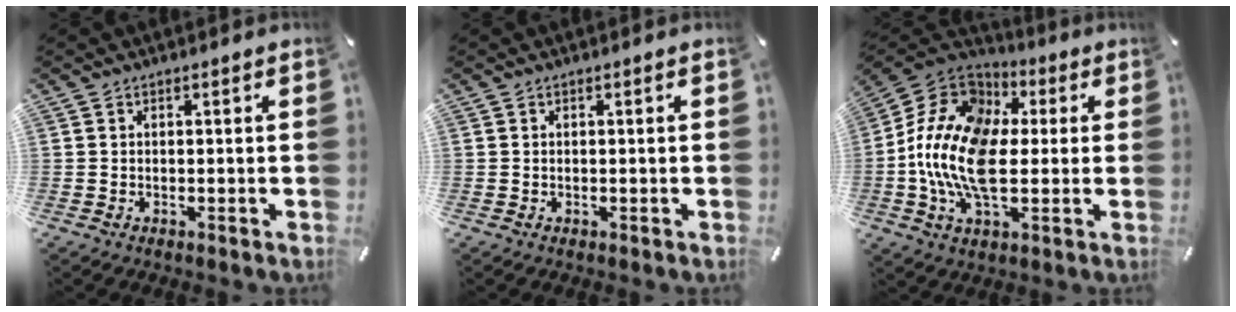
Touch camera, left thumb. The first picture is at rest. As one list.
[{"total": 0.0}, {"total": 16.4, "force": [-2.9, 10.3, 12.4], "torque": [-0.274, 0.007, -0.061]}]